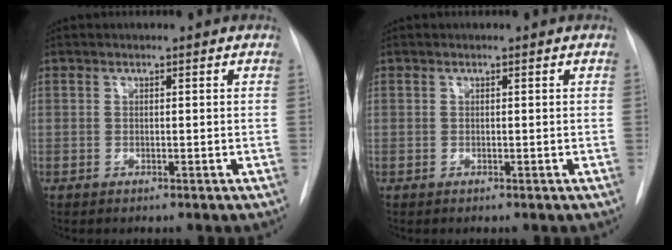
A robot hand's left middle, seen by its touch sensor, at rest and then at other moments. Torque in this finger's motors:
{"motor_torque": [-0.07, 0.07, -0.01, 0.01]}